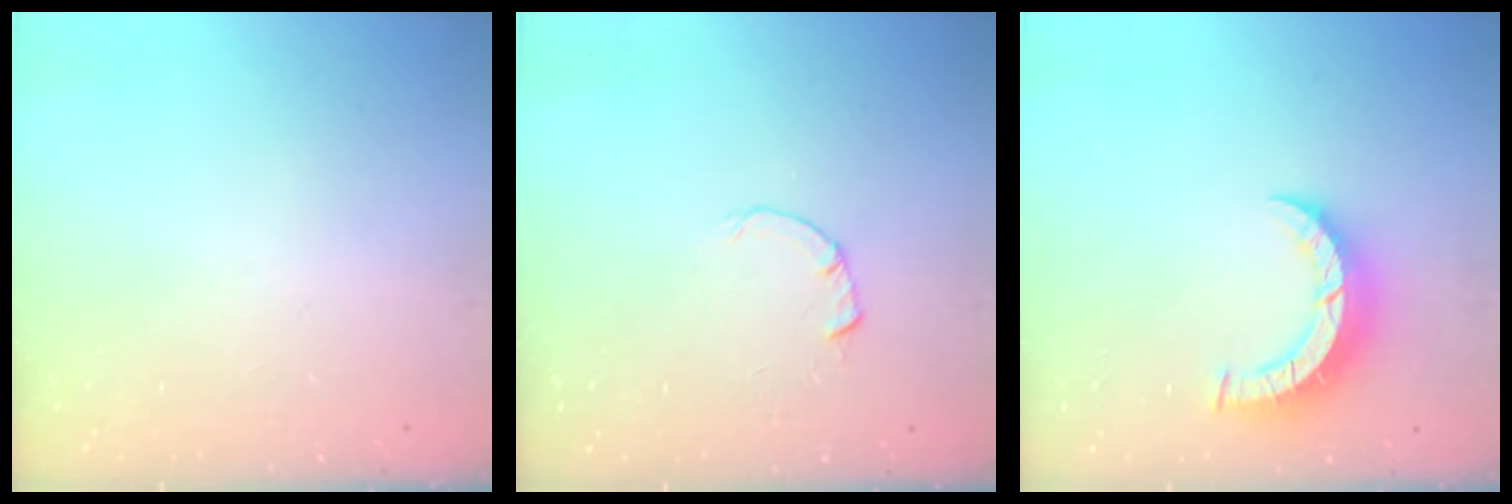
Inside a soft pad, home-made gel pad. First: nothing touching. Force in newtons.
{"total": 1.8, "press": 1.7, "slide": 0.3}
{"total": 6.8, "press": 6.8, "slide": 0.6}